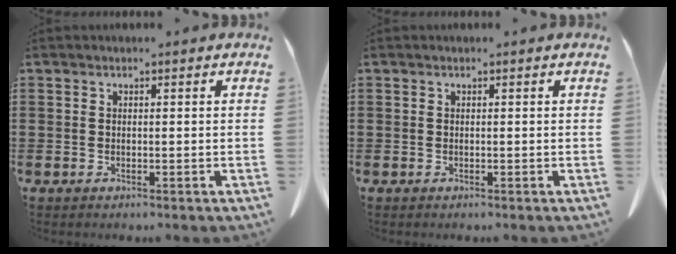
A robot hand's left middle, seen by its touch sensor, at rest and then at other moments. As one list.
[{"total": 0.0}]